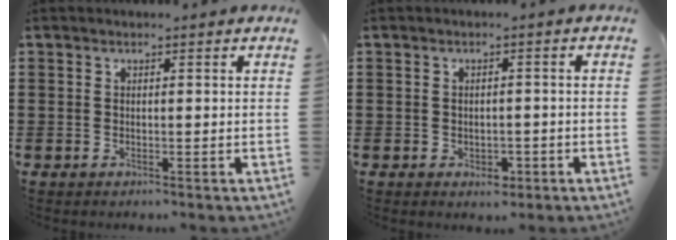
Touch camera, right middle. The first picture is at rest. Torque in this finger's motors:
{"motor_torque": [0.59, -0.19, 0.00, 0.00]}